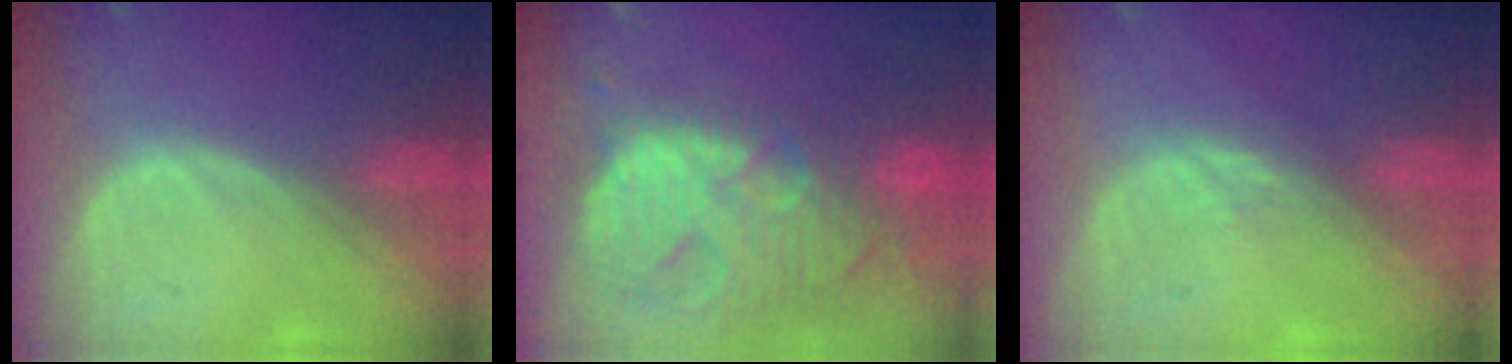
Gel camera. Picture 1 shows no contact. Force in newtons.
{"total": 13.9, "press": 11.7, "slide": 7.4}
{"total": 0.9, "press": 0.9, "slide": 0.4}